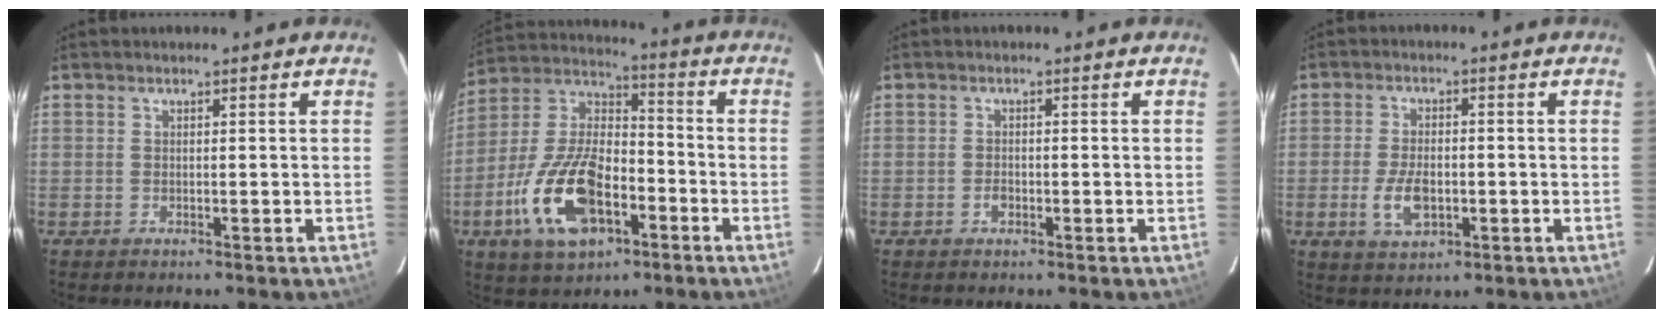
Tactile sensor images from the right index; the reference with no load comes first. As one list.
[{"total": 16.5, "force": [-6.8, 7.5, 13.1], "torque": [-0.276, 0.010, -0.118]}, {"total": 0.6, "force": [-0.3, 0.4, 0.4], "torque": [-0.010, 0.001, -0.004]}, {"total": 5.8, "force": [-1.6, 2.8, 4.8], "torque": [-0.098, -0.003, -0.023]}]